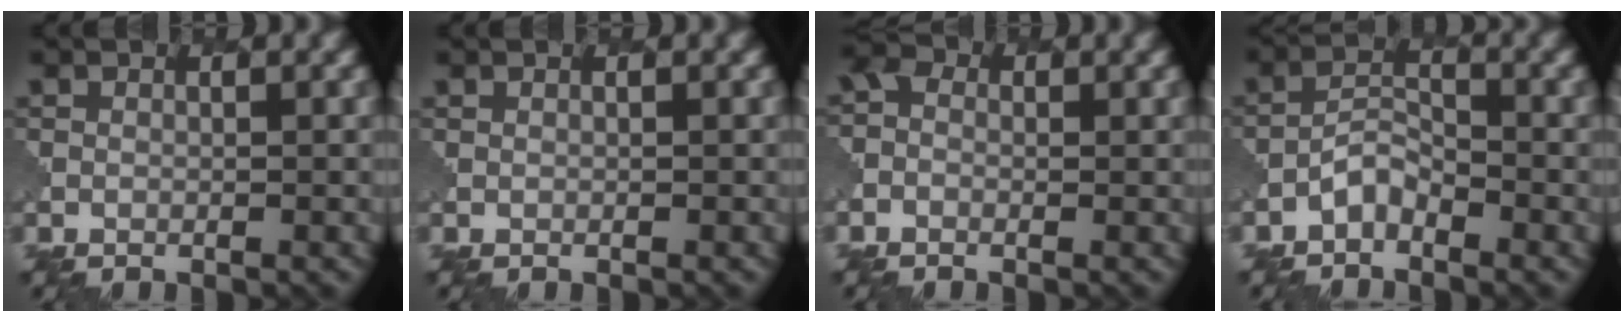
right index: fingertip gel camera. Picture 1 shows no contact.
{"total": 0.0}
{"total": 1.7, "force": [-0.8, 1.4, 0.7], "torque": [-0.009, 0.002, -0.023]}
{"total": 1.9, "force": [-1.4, 0.9, 0.9], "torque": [-0.014, 0.010, -0.031]}